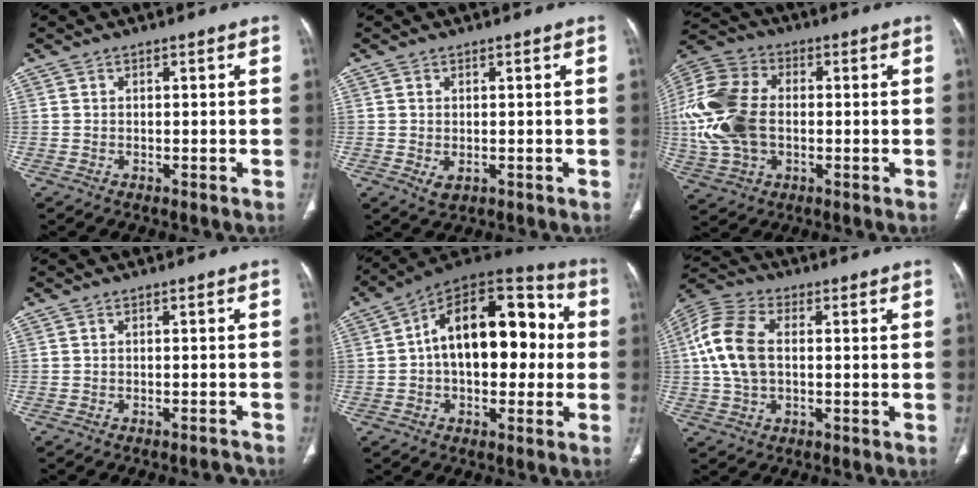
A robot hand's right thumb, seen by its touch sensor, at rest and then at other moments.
{"total": 2.1, "force": [-0.4, 1.4, 1.5], "torque": [-0.024, -0.004, 0.001]}
{"total": 18.3, "force": [-0.5, 12.0, 13.8], "torque": [-0.308, 0.014, -0.005]}
{"total": 2.1, "force": [-2.0, 0.3, 0.4], "torque": [-0.008, 0.017, -0.021]}
{"total": 20.2, "force": [1.1, 11.6, 16.5], "torque": [-0.221, 0.049, 0.010]}
{"total": 11.8, "force": [0.7, 7.4, 9.2], "torque": [-0.205, 0.022, 0.009]}